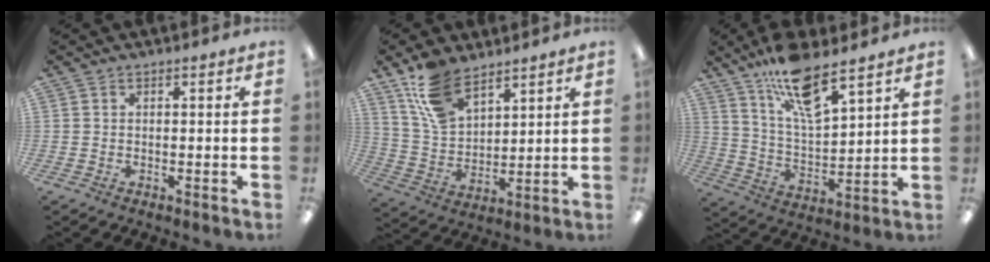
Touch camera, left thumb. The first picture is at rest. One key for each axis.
{"total": 12.7, "fx": 9.0, "fy": 6.6, "fz": 6.1, "tx": -0.138, "ty": -0.028, "tz": 0.177}
{"total": 14.9, "fx": 10.7, "fy": 4.3, "fz": 9.5, "tx": -0.169, "ty": -0.053, "tz": 0.183}